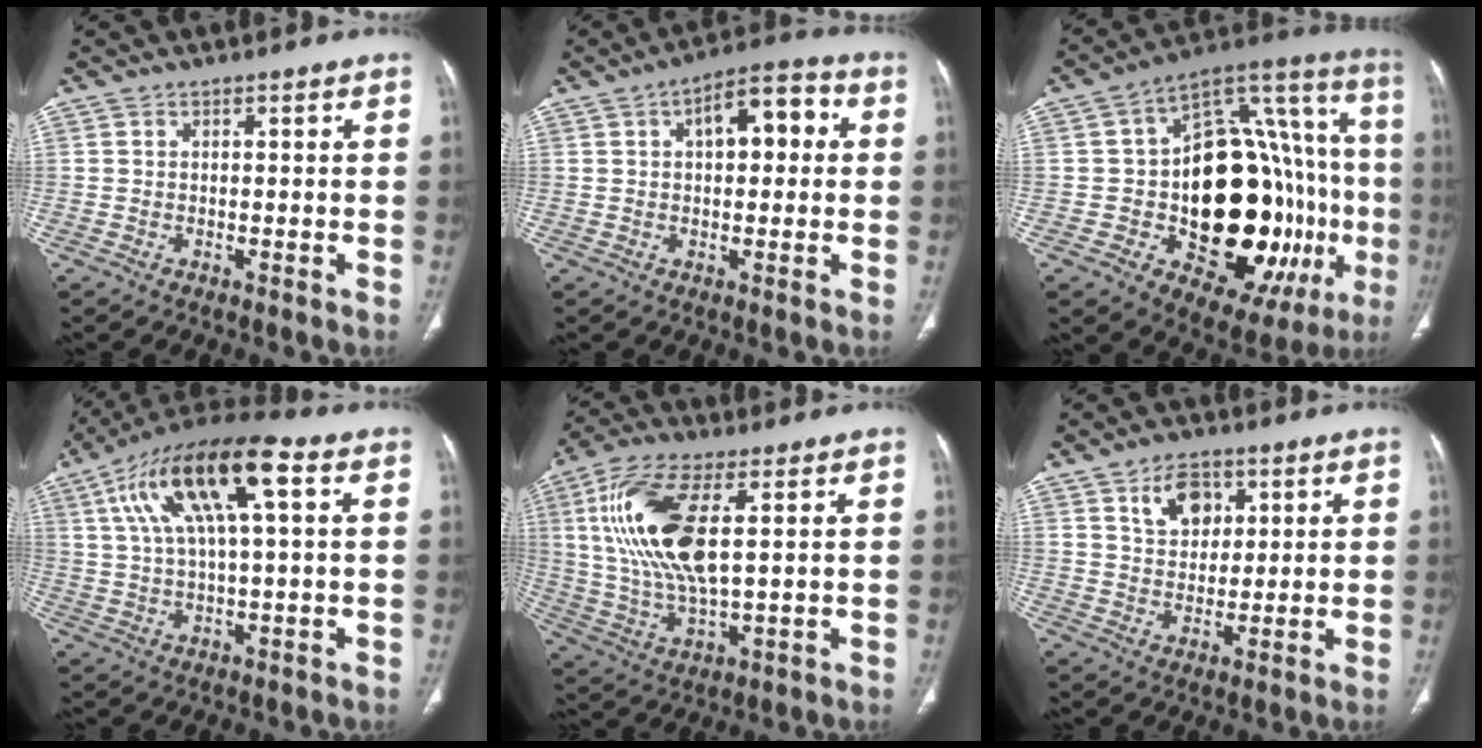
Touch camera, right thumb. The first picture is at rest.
{"total": 9.6, "force": [2.3, 4.8, 8.0], "torque": [-0.089, 0.027, 0.025]}
{"total": 36.1, "force": [-6.4, 18.7, 30.2], "torque": [-0.353, 0.039, -0.075]}
{"total": 18.7, "force": [6.3, 6.1, 16.5], "torque": [-0.305, 0.019, 0.104]}
{"total": 17.5, "force": [4.1, 7.0, 15.5], "torque": [-0.331, -0.011, 0.082]}
{"total": 7.5, "force": [3.4, 5.1, 4.3], "torque": [-0.045, -0.018, 0.060]}